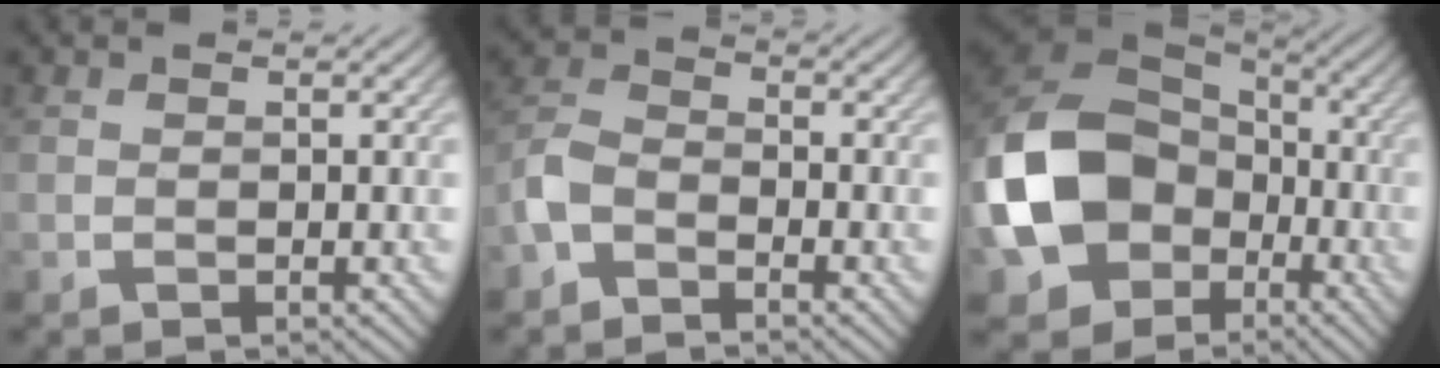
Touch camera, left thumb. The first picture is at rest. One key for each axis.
{"total": 4.4, "fx": -2.8, "fy": 2.4, "fz": 2.4, "tx": -0.057, "ty": 0.004, "tz": -0.073}
{"total": 17.3, "fx": -4.3, "fy": 13.4, "fz": 10.1, "tx": -0.255, "ty": -0.023, "tz": -0.088}